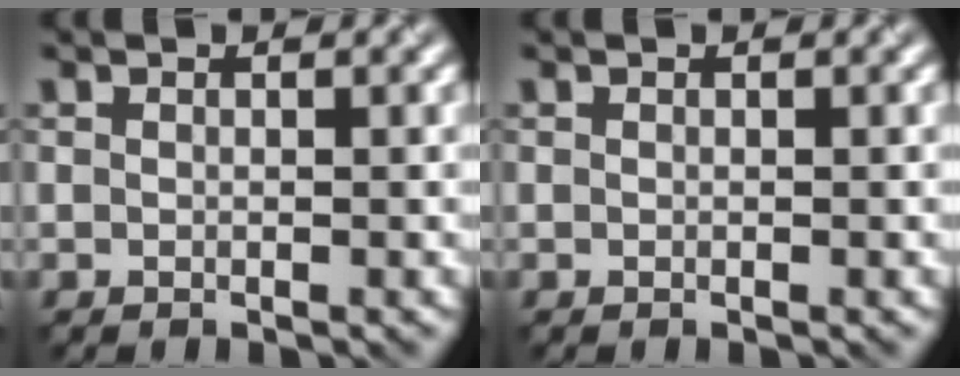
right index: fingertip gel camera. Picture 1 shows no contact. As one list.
[{"total": 0.0}]